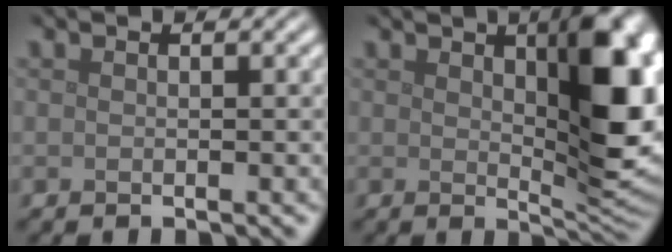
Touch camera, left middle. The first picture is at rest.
{"total": 9.7, "force": [2.5, 3.6, 8.6], "torque": [-0.116, -0.004, 0.048]}